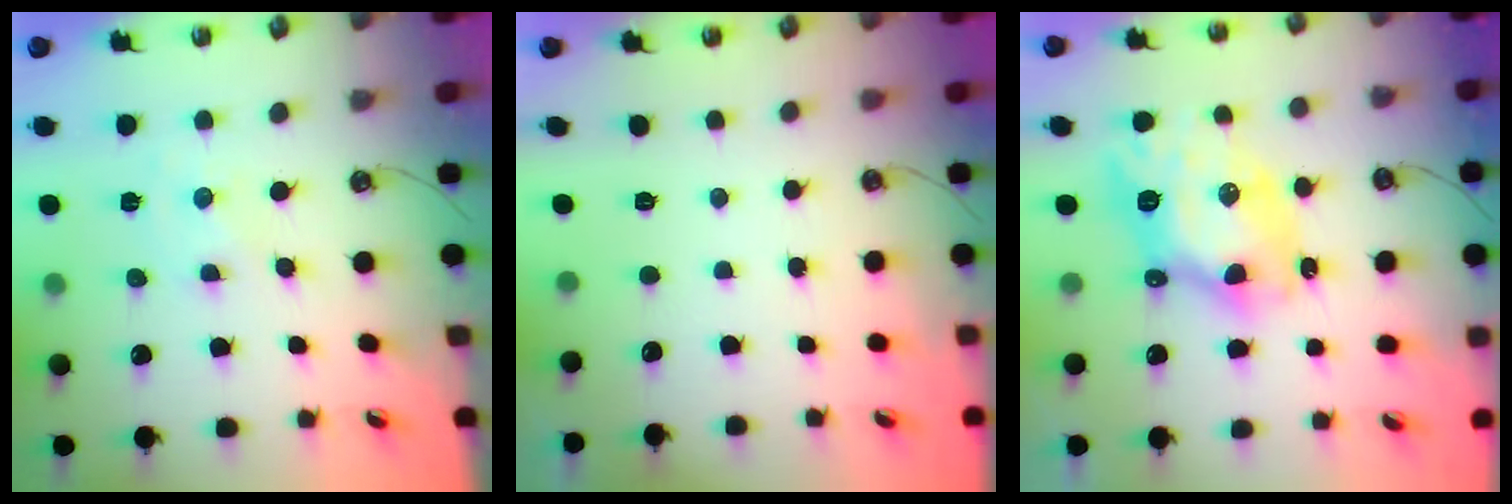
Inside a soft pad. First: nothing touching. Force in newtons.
{"total": 0.0}
{"total": 13.0, "press": 12.9, "slide": 1.3}